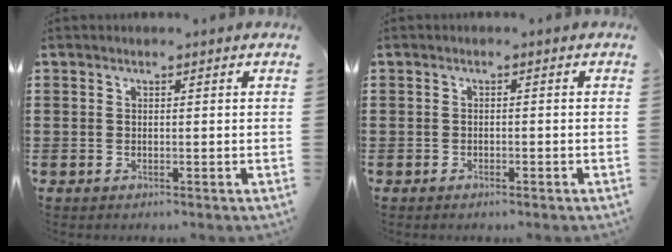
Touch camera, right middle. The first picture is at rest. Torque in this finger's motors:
{"motor_torque": [-0.12, -0.20, 0.00, -0.01]}